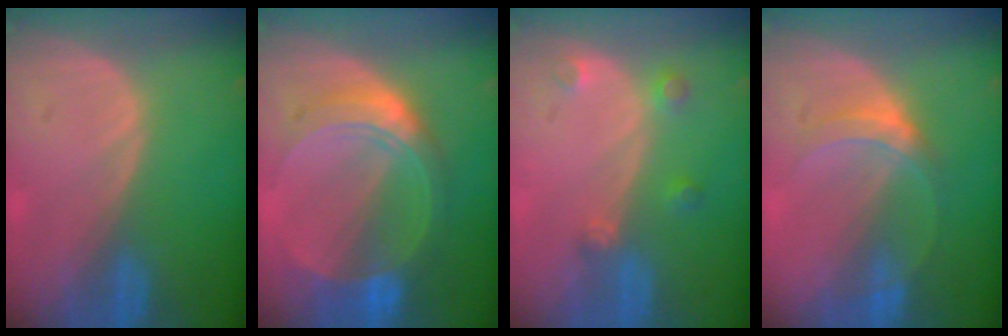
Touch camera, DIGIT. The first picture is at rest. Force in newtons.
{"total": 8.4, "press": 8.3, "slide": 0.7}
{"total": 2.7, "press": 2.6, "slide": 0.5}
{"total": 4.5, "press": 4.1, "slide": 1.8}